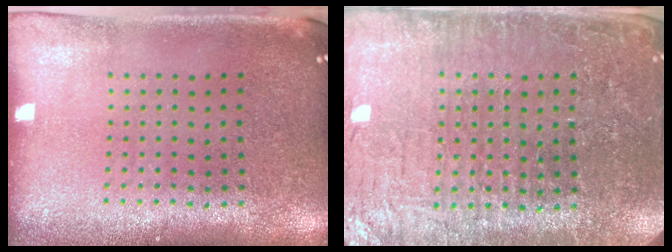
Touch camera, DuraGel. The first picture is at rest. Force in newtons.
{"total": 4.4, "press": 4.2, "slide": 1.4}